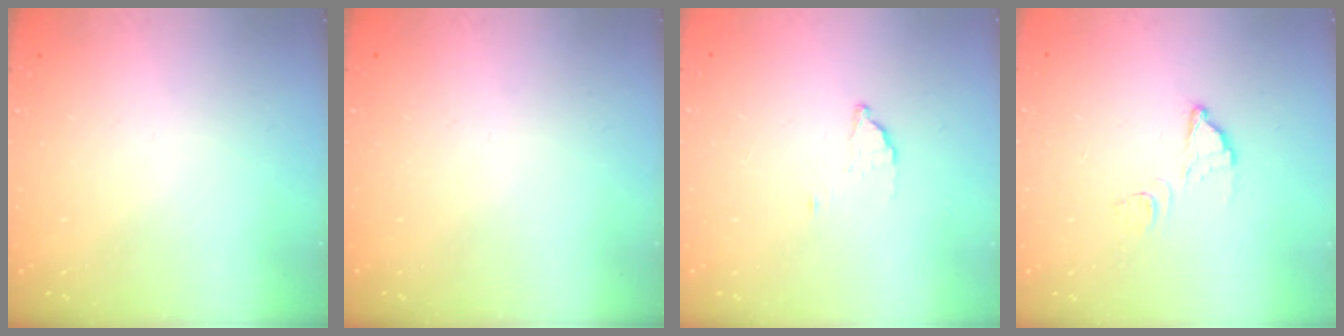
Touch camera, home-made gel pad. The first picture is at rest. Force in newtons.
{"total": 0.0}
{"total": 1.9, "press": 1.9, "slide": 0.1}
{"total": 2.5, "press": 2.5, "slide": 0.2}